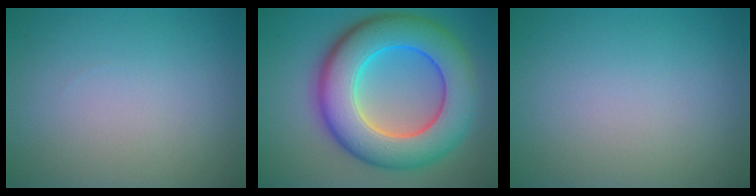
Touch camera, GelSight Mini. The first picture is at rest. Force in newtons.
{"total": 11.9, "press": 11.9, "slide": 0.1}
{"total": 0.0}